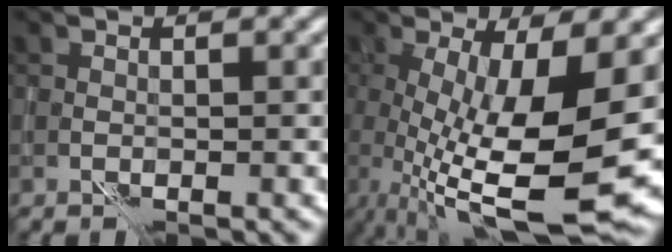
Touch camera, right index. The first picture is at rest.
{"total": 12.3, "force": [-1.8, 3.7, 11.6], "torque": [-0.200, -0.021, -0.022]}